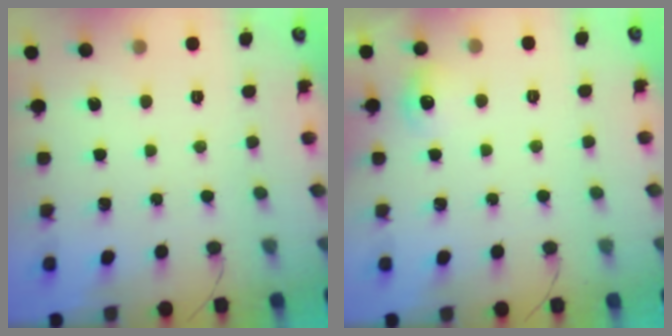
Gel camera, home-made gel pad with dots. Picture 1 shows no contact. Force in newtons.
{"total": 6.4, "press": 6.3, "slide": 1.5}